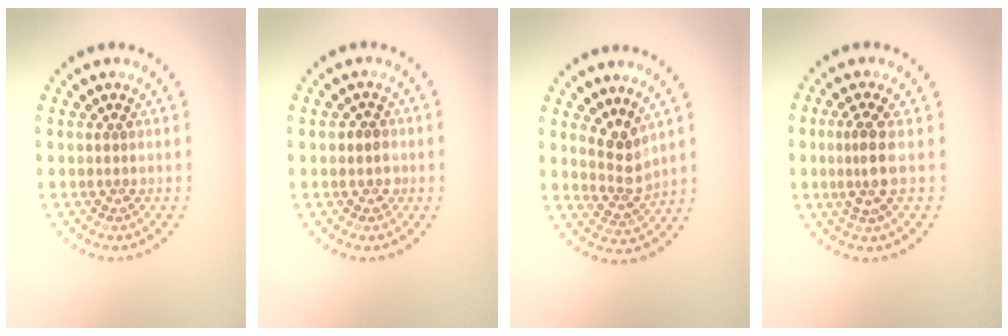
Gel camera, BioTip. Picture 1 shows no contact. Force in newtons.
{"total": 1.0, "press": 0.9, "slide": 0.4}
{"total": 2.7, "press": 2.0, "slide": 1.8}
{"total": 2.5, "press": 2.0, "slide": 1.6}